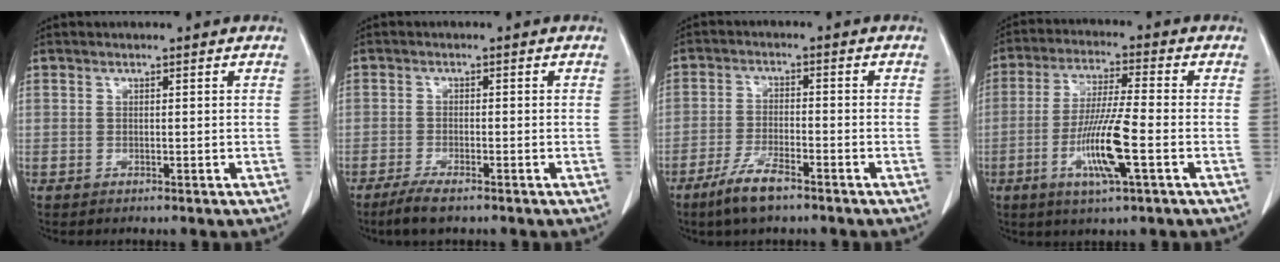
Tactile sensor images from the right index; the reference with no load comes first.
{"total": 4.0, "force": [-3.0, 0.7, 2.6], "torque": [-0.053, -0.008, -0.053]}
{"total": 6.4, "force": [-4.6, 1.2, 4.3], "torque": [-0.091, -0.008, -0.083]}
{"total": 10.5, "force": [-3.4, 0.3, 9.9], "torque": [-0.193, -0.013, -0.067]}